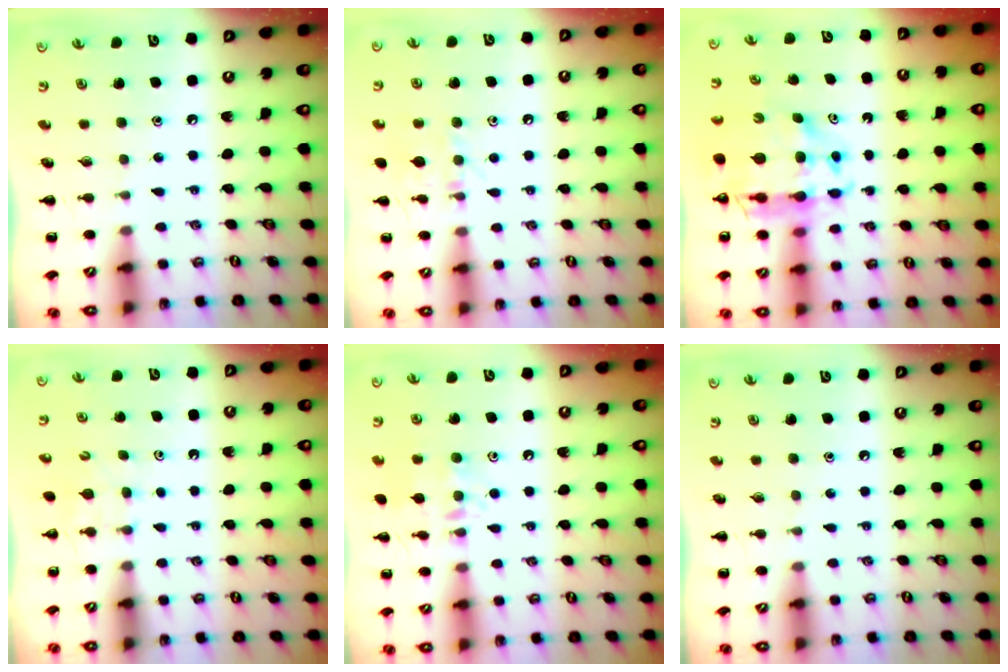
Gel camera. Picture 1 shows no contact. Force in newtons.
{"total": 9.4, "press": 9.3, "slide": 1.1}
{"total": 11.9, "press": 11.4, "slide": 3.2}
{"total": 2.6, "press": 2.4, "slide": 1.1}
{"total": 12.0, "press": 12.0, "slide": 0.6}
{"total": 0.0}